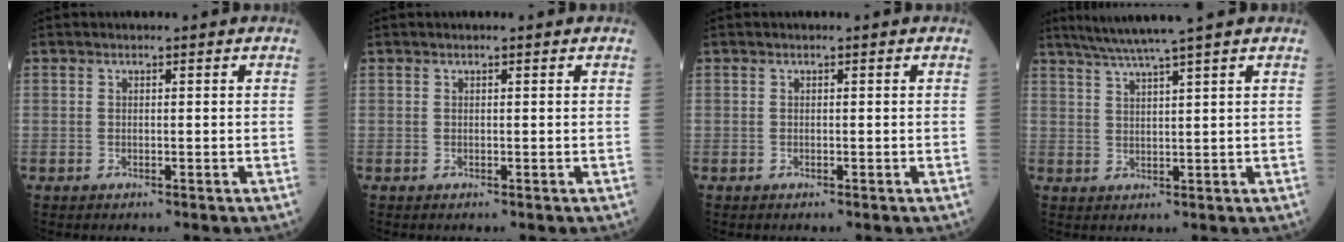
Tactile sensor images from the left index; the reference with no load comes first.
{"total": 0.0}
{"total": 0.0}
{"total": 6.8, "force": [5.6, -1.6, 3.6], "torque": [-0.061, 0.013, 0.095]}